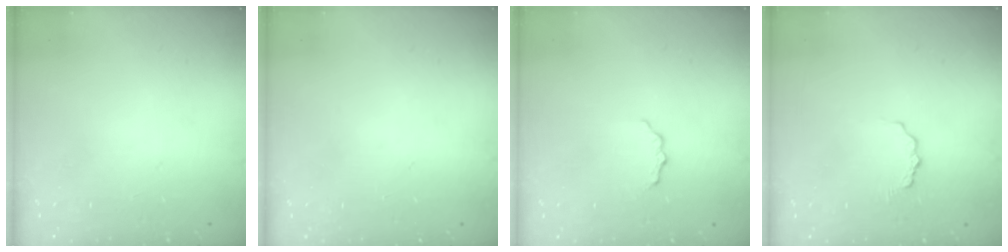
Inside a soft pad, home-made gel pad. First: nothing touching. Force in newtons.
{"total": 1.4, "press": 1.4, "slide": 0.1}
{"total": 3.8, "press": 3.8, "slide": 0.5}
{"total": 3.0, "press": 3.0, "slide": 0.3}